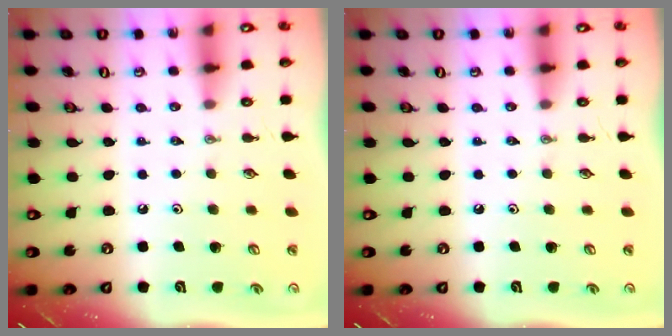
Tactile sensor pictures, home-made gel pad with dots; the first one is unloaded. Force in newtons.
{"total": 0.0}